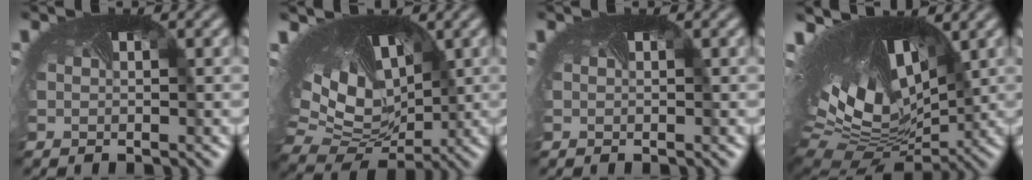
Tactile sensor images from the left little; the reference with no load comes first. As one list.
[{"total": 11.7, "force": [3.7, 7.4, 8.3], "torque": [-0.185, 0.007, 0.086]}, {"total": 0.0}, {"total": 15.5, "force": [2.7, 8.5, 12.7], "torque": [-0.237, 0.012, 0.072]}]